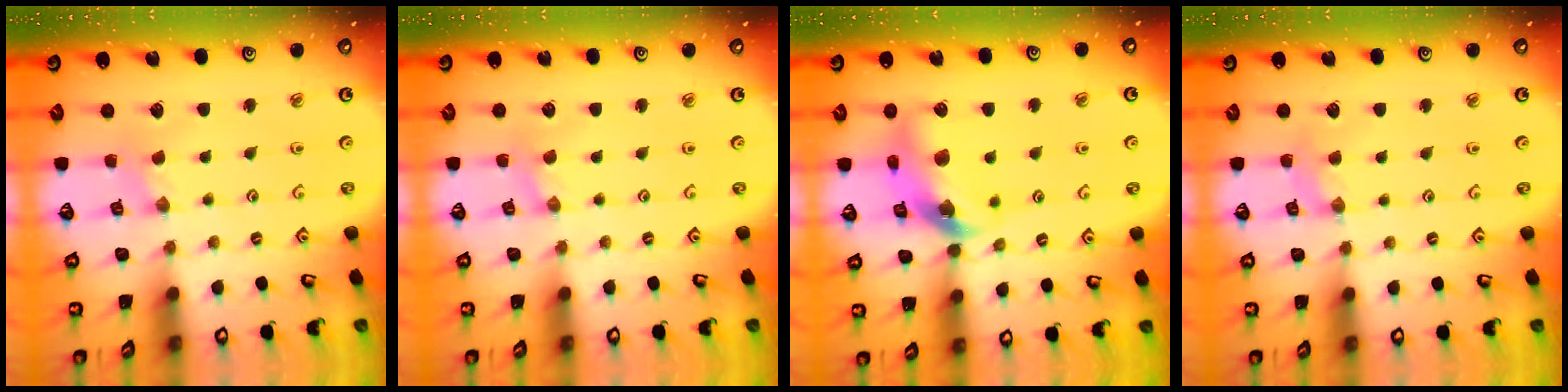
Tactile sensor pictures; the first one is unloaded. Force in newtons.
{"total": 0.8, "press": 0.8, "slide": 0.1}
{"total": 14.1, "press": 14.0, "slide": 1.9}
{"total": 2.0, "press": 1.9, "slide": 0.3}